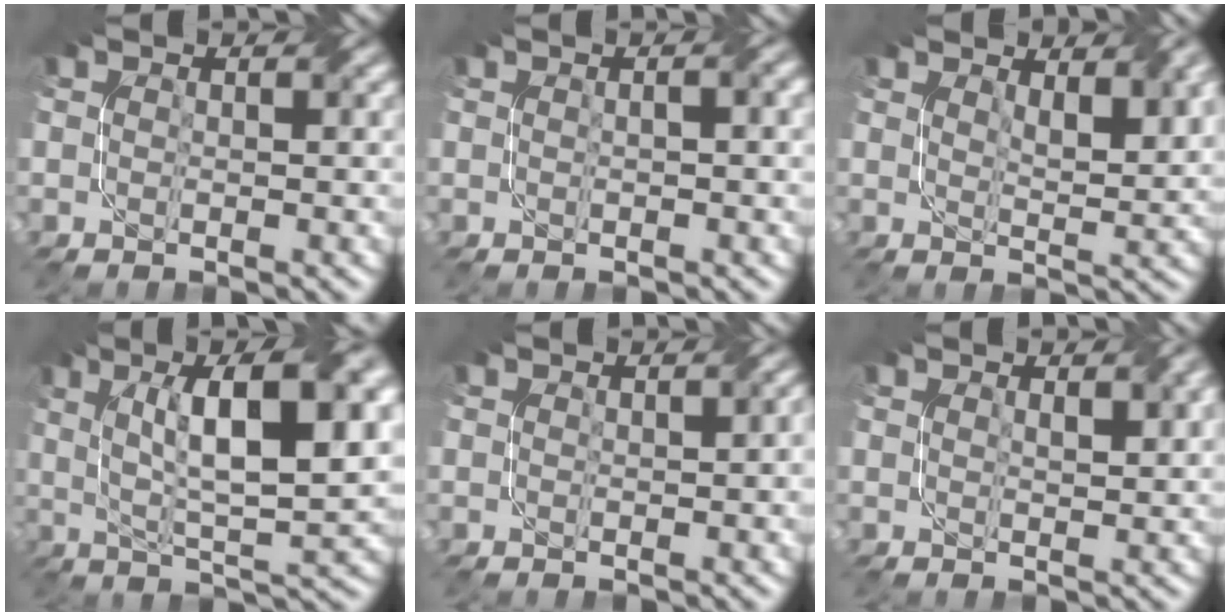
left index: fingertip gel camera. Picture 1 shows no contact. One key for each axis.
{"total": 2.8, "fx": 0.6, "fy": 1.0, "fz": 2.5, "tx": -0.026, "ty": 0.006, "tz": -0.002}
{"total": 4.9, "fx": 3.0, "fy": 1.5, "fz": 3.6, "tx": -0.053, "ty": 0.001, "tz": 0.055}
{"total": 12.5, "fx": 3.8, "fy": 3.6, "fz": 11.4, "tx": -0.179, "ty": 0.011, "tz": 0.065}
{"total": 1.0, "fx": -0.6, "fy": 0.0, "fz": 0.8, "tx": -0.005, "ty": 0.003, "tz": -0.010}
{"total": 2.1, "fx": 1.1, "fy": 0.5, "fz": 1.7, "tx": -0.020, "ty": -0.001, "tz": 0.020}